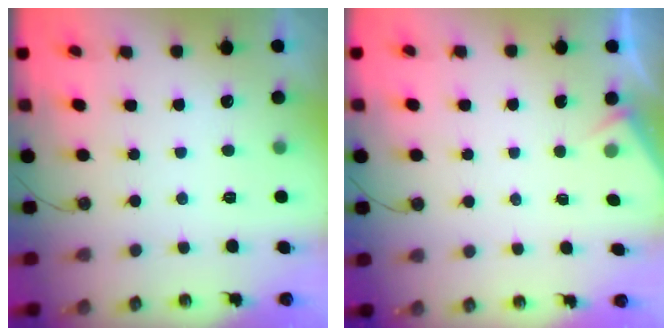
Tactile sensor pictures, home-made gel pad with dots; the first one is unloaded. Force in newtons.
{"total": 2.9, "press": 2.9, "slide": 0.4}